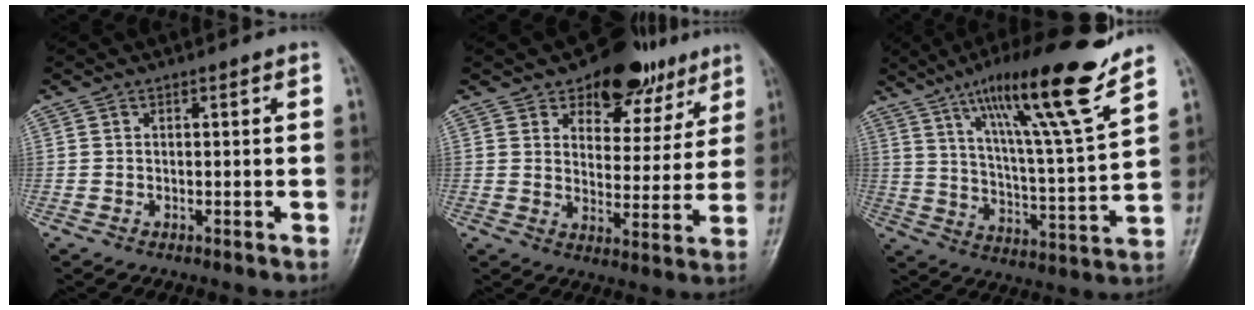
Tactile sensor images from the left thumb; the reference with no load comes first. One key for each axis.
{"total": 14.7, "fx": 10.1, "fy": 8.3, "fz": 6.7, "tx": -0.029, "ty": -0.055, "tz": 0.140}
{"total": 20.5, "fx": 13.4, "fy": 1.5, "fz": 15.4, "tx": -0.231, "ty": -0.061, "tz": 0.218}